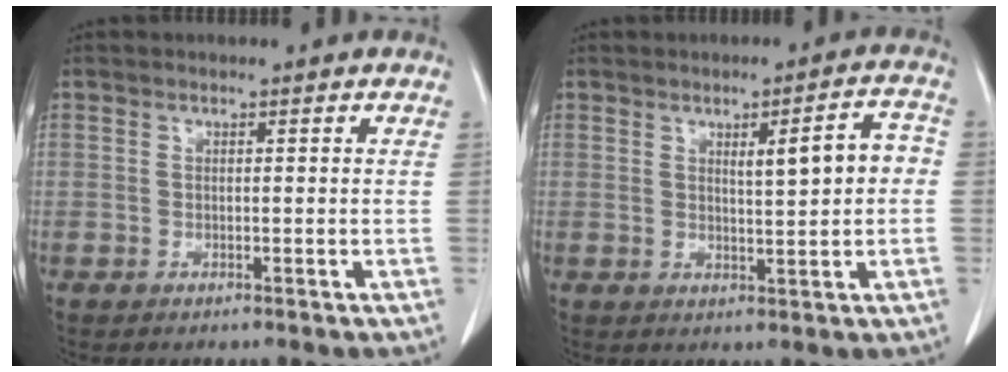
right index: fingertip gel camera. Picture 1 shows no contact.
{"total": 6.1, "force": [0.7, 1.0, 6.0], "torque": [-0.086, 0.016, 0.013]}